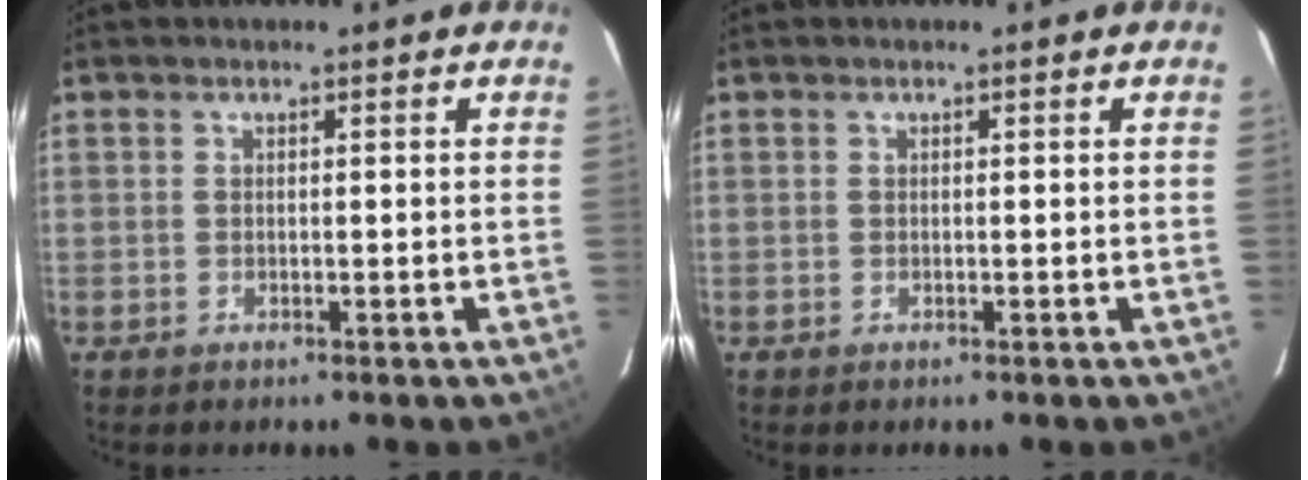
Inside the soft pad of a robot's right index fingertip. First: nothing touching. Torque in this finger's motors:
{"motor_torque": [0.00, 0.00, 0.00, 0.00]}